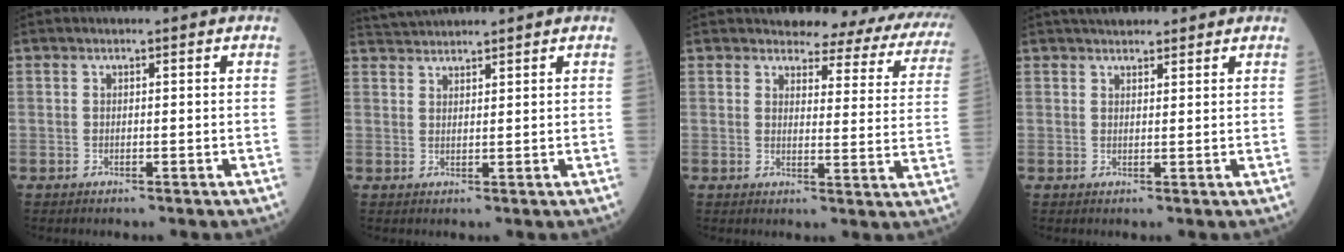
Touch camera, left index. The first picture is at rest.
{"total": 3.7, "force": [3.7, -0.4, 0.4], "torque": [-0.015, 0.028, 0.073]}
{"total": 14.3, "force": [13.0, 3.7, 4.7], "torque": [-0.028, -0.052, 0.115]}
{"total": 6.0, "force": [5.2, 1.8, 2.3], "torque": [-0.030, 0.032, 0.076]}